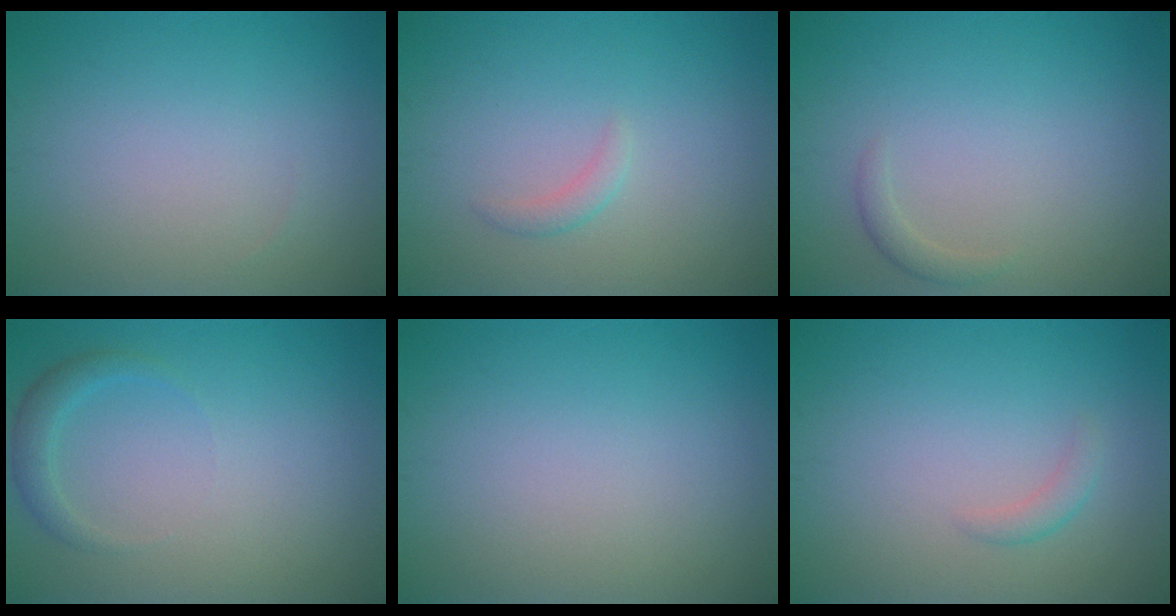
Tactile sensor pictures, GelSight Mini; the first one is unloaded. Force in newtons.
{"total": 1.0, "press": 1.0, "slide": 0.0}
{"total": 1.0, "press": 1.0, "slide": 0.0}
{"total": 1.7, "press": 1.7, "slide": 0.1}
{"total": 0.0}
{"total": 1.1, "press": 1.1, "slide": 0.0}